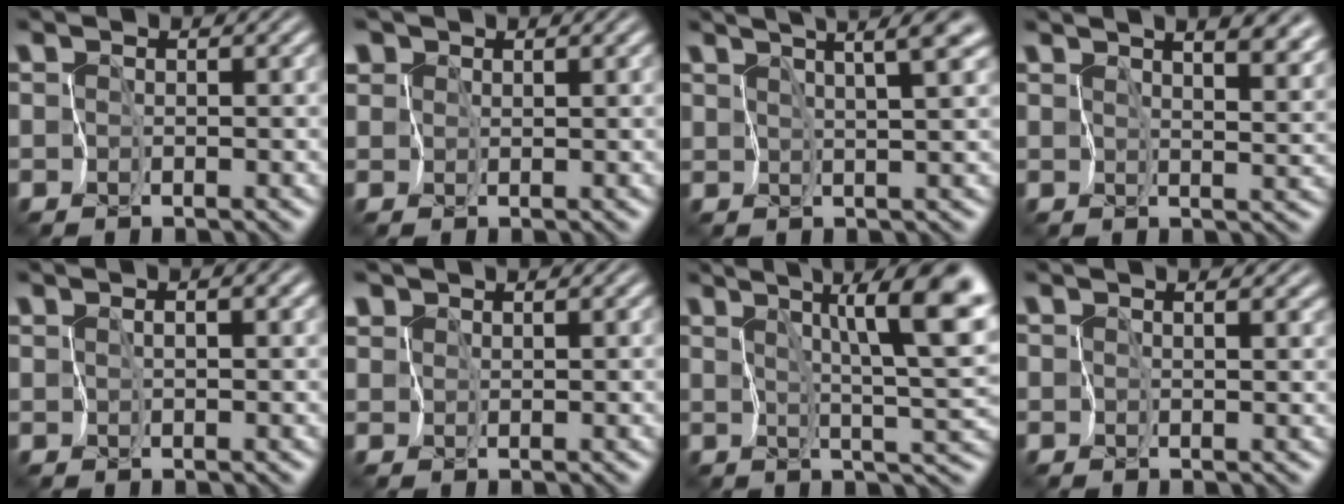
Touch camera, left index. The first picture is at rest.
{"total": 2.9, "force": [1.7, 2.1, 1.1], "torque": [-0.026, 0.014, 0.021]}
{"total": 10.7, "force": [6.1, 3.9, 7.9], "torque": [-0.093, 0.046, 0.071]}
{"total": 11.4, "force": [7.0, 4.8, 7.5], "torque": [-0.093, 0.035, 0.082]}
{"total": 1.7, "force": [0.5, 0.8, 1.4], "torque": [-0.019, 0.007, 0.014]}
{"total": 1.9, "force": [1.4, 1.1, 0.4], "torque": [-0.016, 0.007, 0.025]}
{"total": 10.2, "force": [4.5, 1.7, 9.0], "torque": [-0.133, 0.013, 0.071]}
{"total": 1.9, "force": [1.3, 0.8, 1.1], "torque": [-0.012, 0.007, 0.012]}